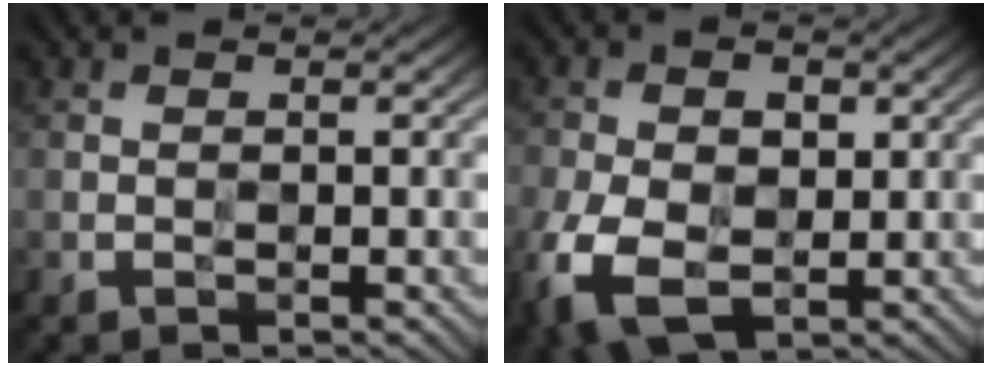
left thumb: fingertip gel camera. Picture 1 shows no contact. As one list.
[{"total": 10.3, "force": [-2.3, 6.8, 7.4], "torque": [-0.177, -0.030, -0.038]}]